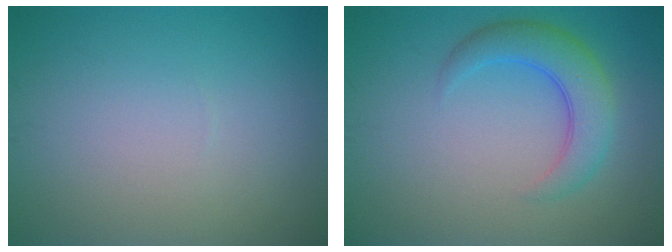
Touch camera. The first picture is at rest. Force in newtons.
{"total": 4.4, "press": 4.4, "slide": 0.1}